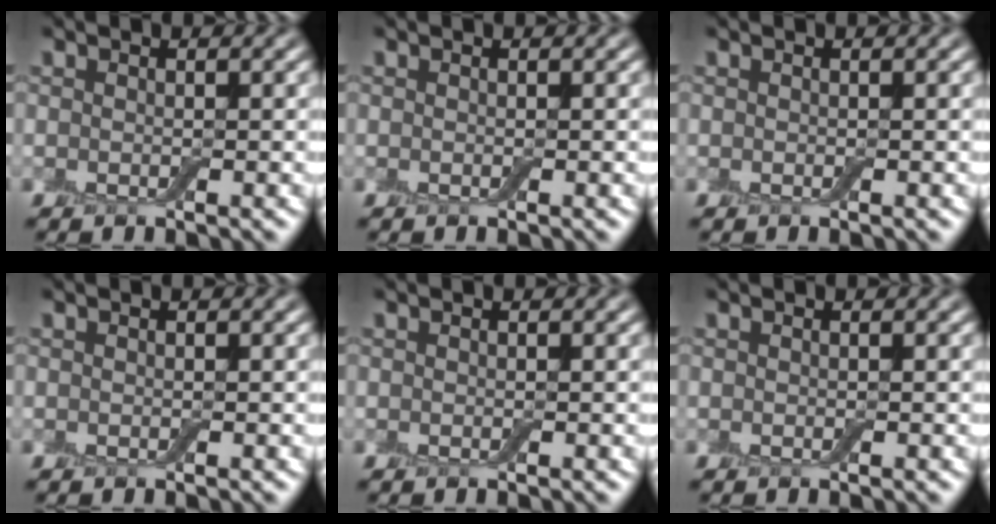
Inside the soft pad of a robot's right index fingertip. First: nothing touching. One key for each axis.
{"total": 0.0}
{"total": 0.0}
{"total": 0.0}
{"total": 0.0}
{"total": 0.0}